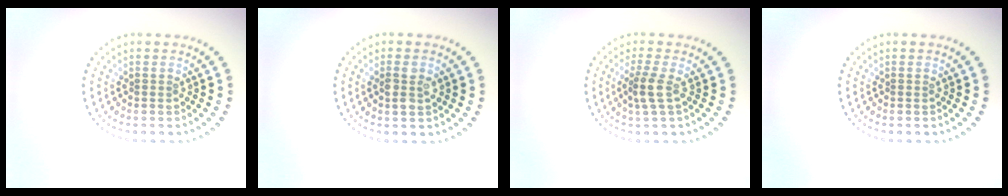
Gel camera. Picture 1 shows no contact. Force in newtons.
{"total": 2.1, "press": 2.0, "slide": 0.4}
{"total": 2.0, "press": 1.6, "slide": 1.2}
{"total": 0.0}